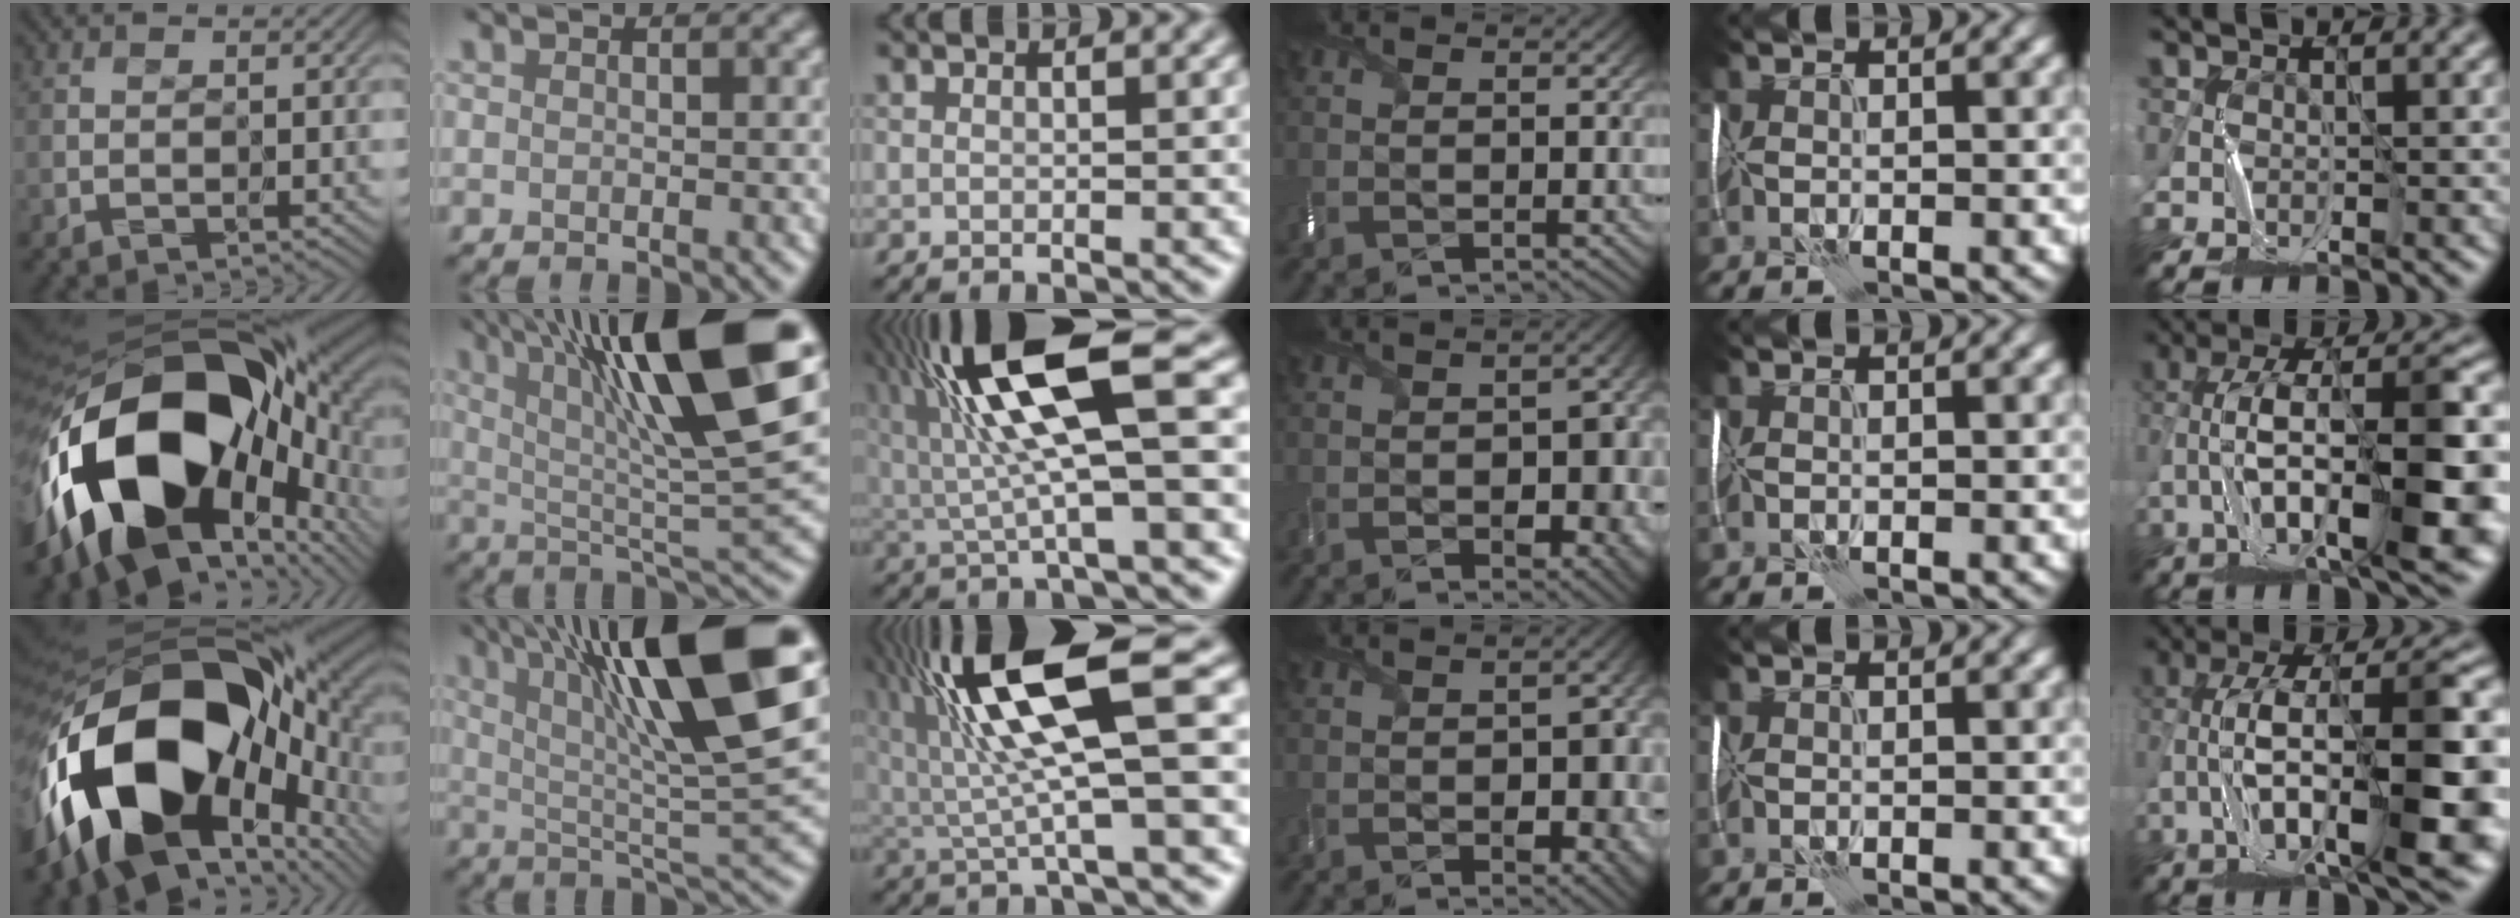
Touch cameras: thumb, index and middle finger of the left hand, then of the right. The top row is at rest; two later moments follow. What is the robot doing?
{"motion": "wrap", "object": "thread"}